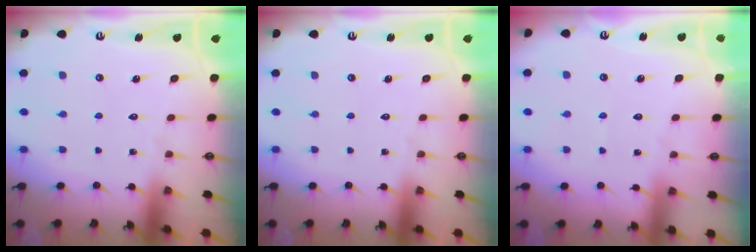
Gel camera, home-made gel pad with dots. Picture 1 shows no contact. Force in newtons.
{"total": 0.0}
{"total": 2.0, "press": 2.0, "slide": 0.3}